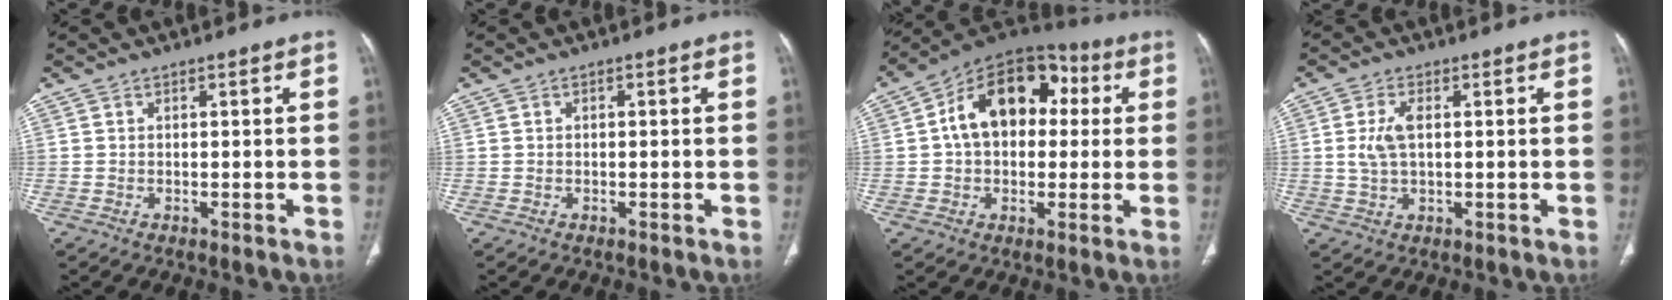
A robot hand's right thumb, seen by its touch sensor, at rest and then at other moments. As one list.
[{"total": 0.0}, {"total": 17.4, "force": [2.8, 11.9, 12.4], "torque": [-0.159, 0.037, 0.034]}, {"total": 4.9, "force": [0.6, 2.5, 4.2], "torque": [-0.098, 0.004, 0.013]}]